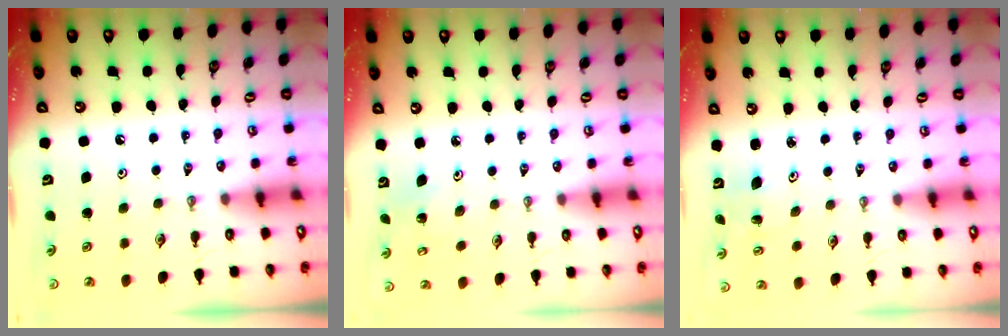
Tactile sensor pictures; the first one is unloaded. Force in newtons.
{"total": 2.0, "press": 2.0, "slide": 0.2}
{"total": 2.8, "press": 2.8, "slide": 0.3}